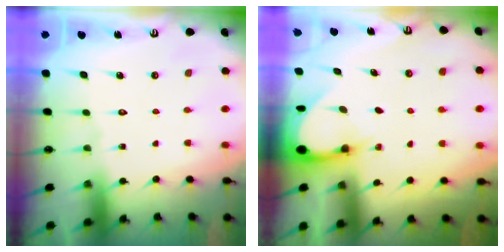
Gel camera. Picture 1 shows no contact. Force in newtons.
{"total": 3.4, "press": 3.4, "slide": 0.2}